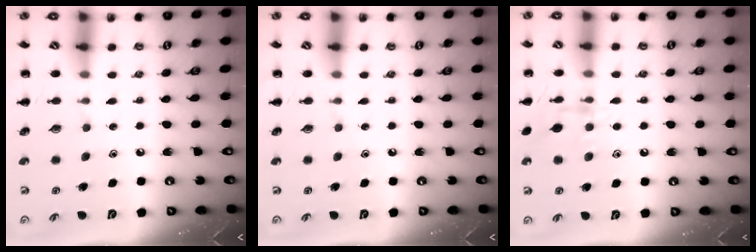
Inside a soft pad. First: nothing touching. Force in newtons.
{"total": 0.0}
{"total": 8.8, "press": 8.8, "slide": 0.6}